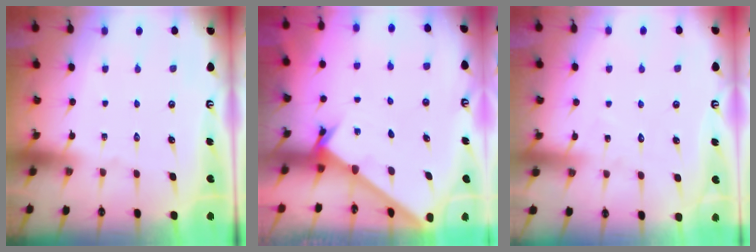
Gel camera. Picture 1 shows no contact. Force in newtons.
{"total": 1.4, "press": 1.4, "slide": 0.1}
{"total": 5.8, "press": 5.8, "slide": 0.5}